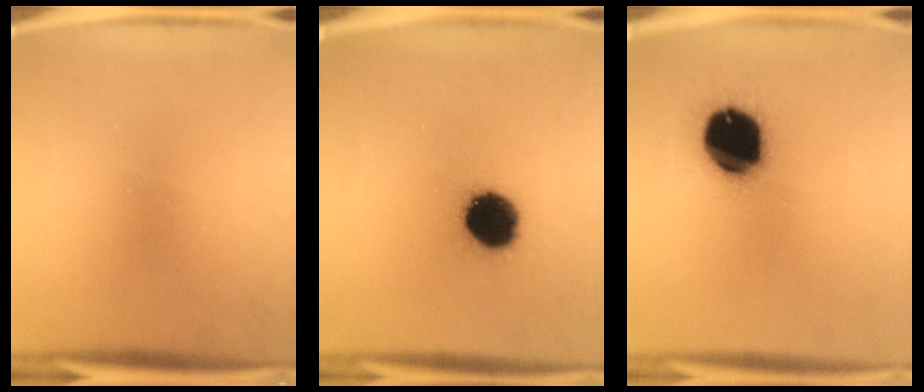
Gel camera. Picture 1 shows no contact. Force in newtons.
{"total": 14.6}
{"total": 19.8}